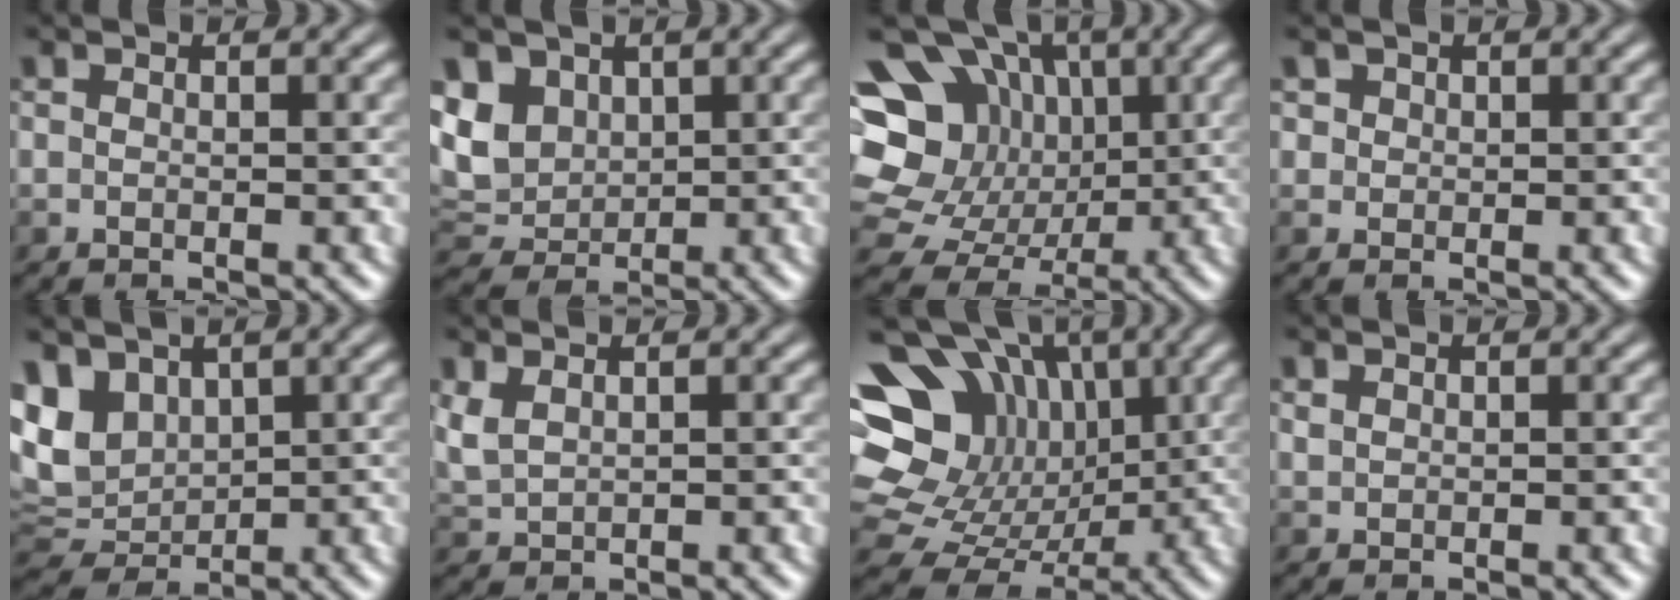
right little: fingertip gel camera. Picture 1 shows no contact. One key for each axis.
{"total": 5.5, "fx": 1.4, "fy": 4.3, "fz": 3.2, "tx": -0.096, "ty": 0.000, "tz": 0.022}
{"total": 12.9, "fx": 2.5, "fy": 10.1, "fz": 7.6, "tx": -0.159, "ty": 0.027, "tz": 0.043}
{"total": 0.9, "fx": 0.3, "fy": 0.8, "fz": -0.1, "tx": -0.004, "ty": -0.006, "tz": 0.000}
{"total": 7.0, "fx": 2.6, "fy": 4.8, "fz": 4.3, "tx": -0.116, "ty": -0.002, "tz": 0.051}
{"total": 2.8, "fx": 1.1, "fy": 1.6, "fz": 2.0, "tx": -0.058, "ty": -0.001, "tz": 0.025}
{"total": 12.7, "fx": 2.3, "fy": 9.7, "fz": 7.9, "tx": -0.162, "ty": 0.021, "tz": 0.054}
{"total": 0.9, "fx": 0.6, "fy": 0.5, "fz": 0.3, "tx": -0.013, "ty": 0.000, "tz": 0.014}